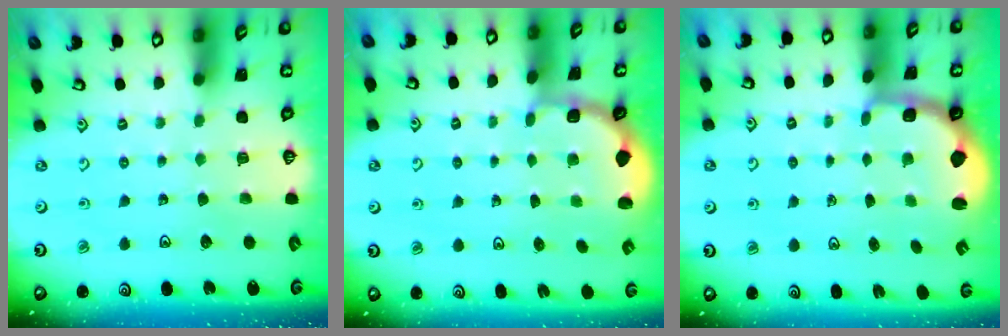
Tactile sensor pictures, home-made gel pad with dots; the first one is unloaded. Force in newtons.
{"total": 1.9, "press": 1.8, "slide": 0.7}
{"total": 2.5, "press": 1.1, "slide": 2.2}